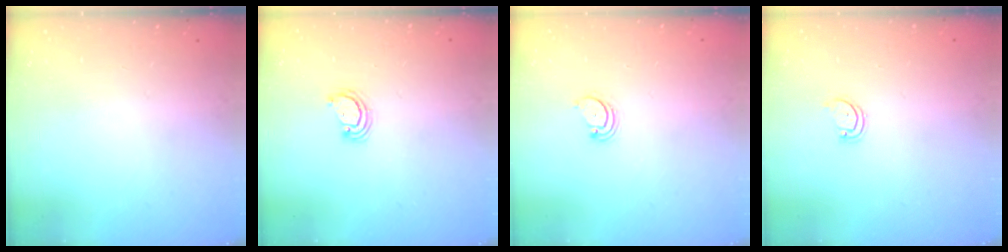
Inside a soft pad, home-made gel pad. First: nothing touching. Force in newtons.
{"total": 2.6, "press": 2.6, "slide": 0.3}
{"total": 2.6, "press": 2.5, "slide": 0.3}
{"total": 2.3, "press": 2.3, "slide": 0.1}